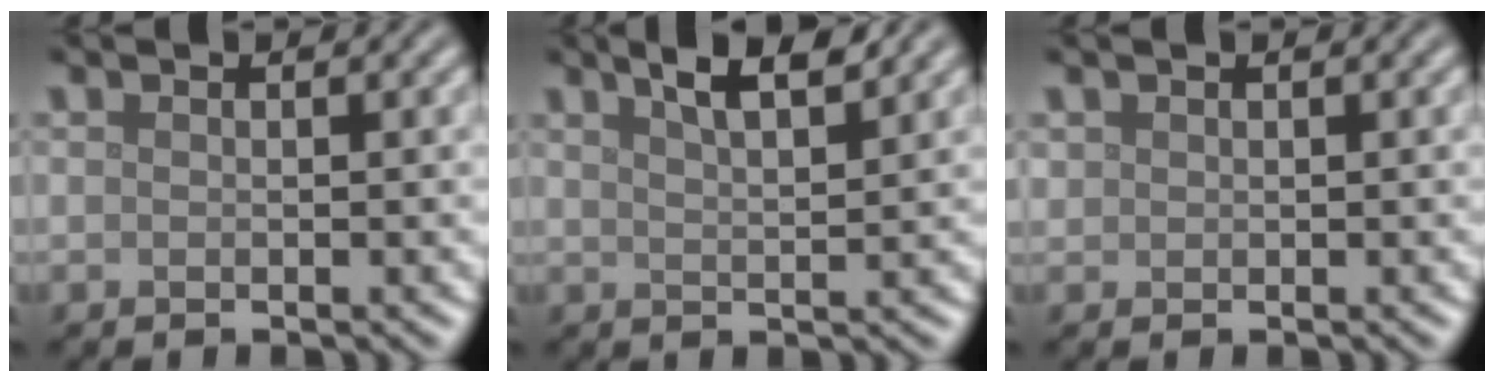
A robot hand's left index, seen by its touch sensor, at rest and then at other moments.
{"total": 4.4, "force": [3.2, 1.1, 2.9], "torque": [-0.035, 0.021, 0.037]}
{"total": 0.6, "force": [0.4, 0.5, 0.0], "torque": [0.004, -0.001, 0.011]}